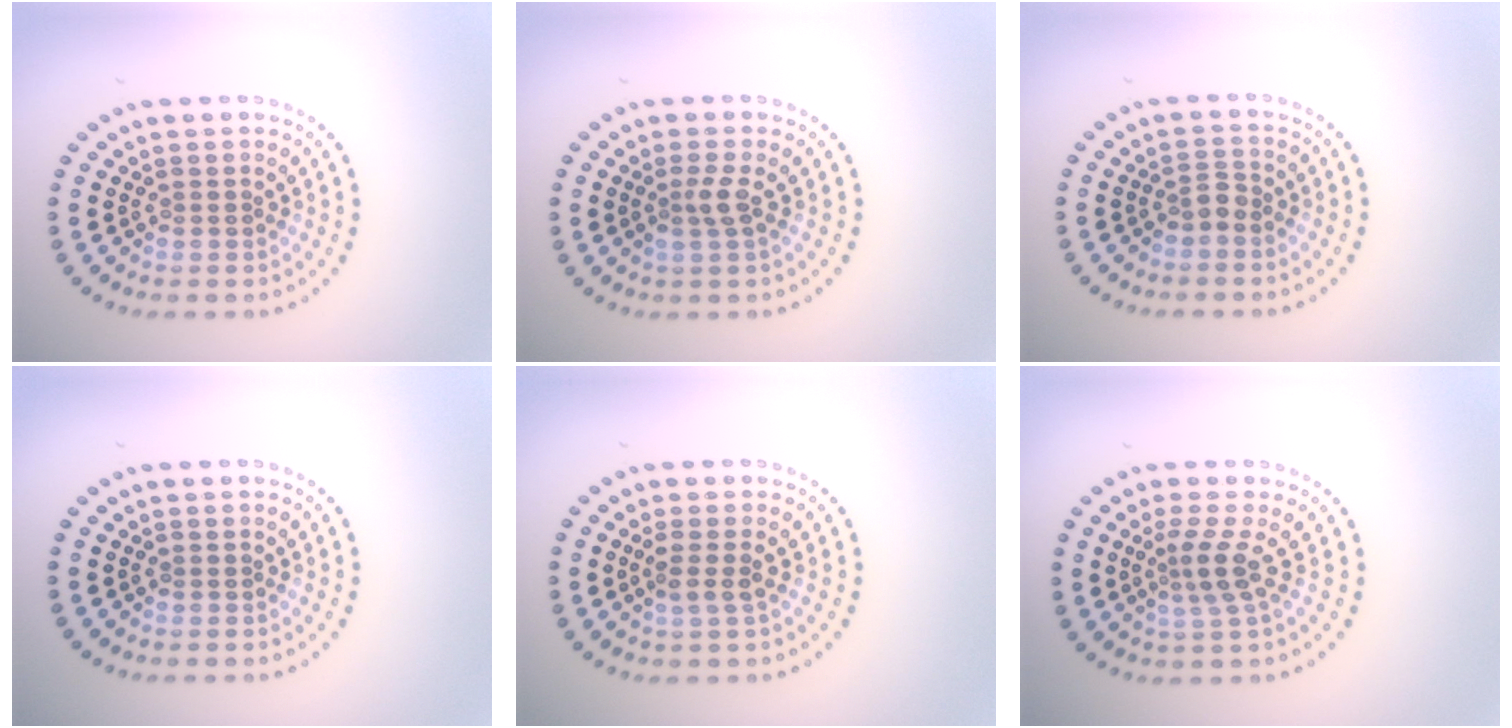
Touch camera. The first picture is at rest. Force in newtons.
{"total": 1.7, "press": 1.2, "slide": 1.1}
{"total": 1.3, "press": 1.1, "slide": 0.7}
{"total": 0.0}
{"total": 1.6, "press": 1.3, "slide": 0.9}
{"total": 2.5, "press": 1.8, "slide": 1.8}